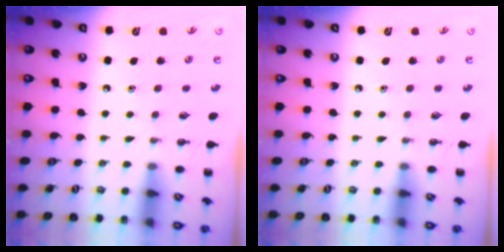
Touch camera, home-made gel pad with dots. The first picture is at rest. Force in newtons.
{"total": 0.0}